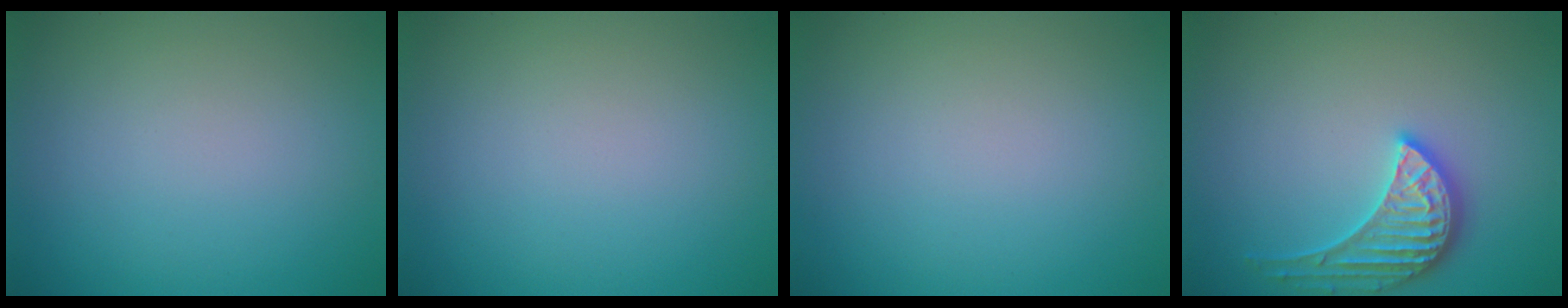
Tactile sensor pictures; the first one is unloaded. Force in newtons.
{"total": 0.0}
{"total": 0.0}
{"total": 3.3, "press": 3.3, "slide": 0.4}